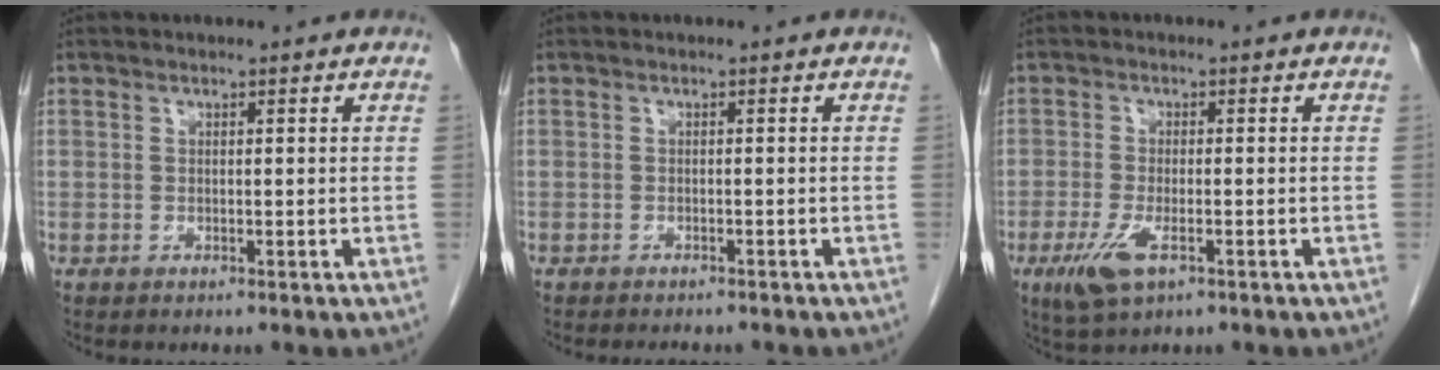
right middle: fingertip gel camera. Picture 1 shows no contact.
{"total": 3.9, "force": [-3.5, 0.9, 1.4], "torque": [-0.018, -0.005, -0.042]}
{"total": 5.3, "force": [-2.5, 1.8, 4.3], "torque": [-0.094, -0.012, -0.038]}